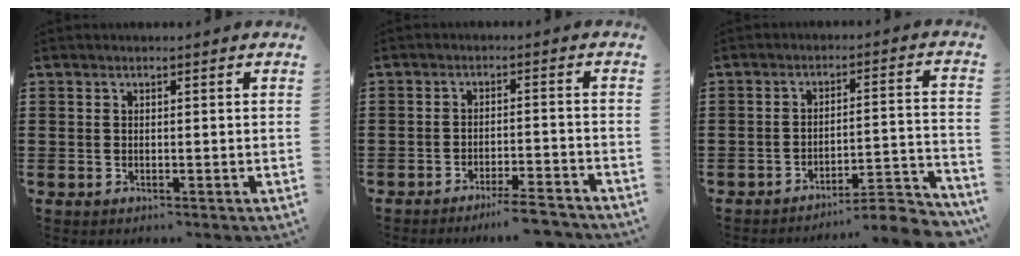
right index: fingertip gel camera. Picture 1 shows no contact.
{"total": 4.5, "force": [-4.1, -0.3, 1.9], "torque": [-0.030, -0.007, -0.078]}
{"total": 5.5, "force": [-5.1, -0.1, 2.0], "torque": [-0.032, -0.015, -0.102]}